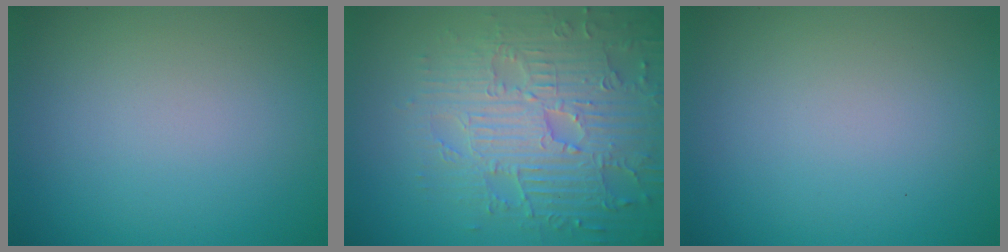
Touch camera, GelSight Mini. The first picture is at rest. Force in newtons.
{"total": 7.4, "press": 5.8, "slide": 4.5}
{"total": 0.0}